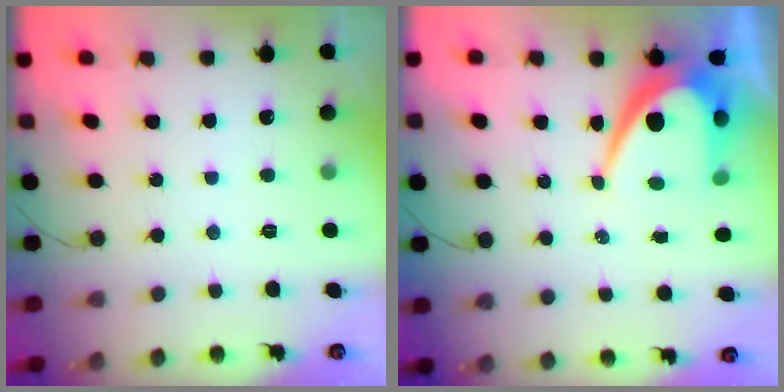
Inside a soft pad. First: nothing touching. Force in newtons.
{"total": 11.5, "press": 11.4, "slide": 0.9}